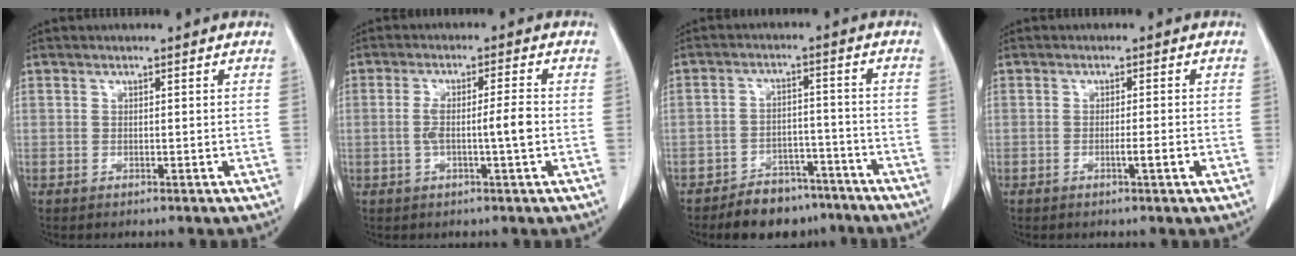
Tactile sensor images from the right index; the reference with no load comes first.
{"total": 5.0, "force": [-0.9, -0.1, 4.9], "torque": [-0.096, 0.008, -0.012]}
{"total": 8.6, "force": [-7.0, 4.5, 2.3], "torque": [-0.019, 0.017, -0.106]}
{"total": 2.2, "force": [-0.9, -0.3, 2.0], "torque": [-0.033, -0.003, -0.016]}